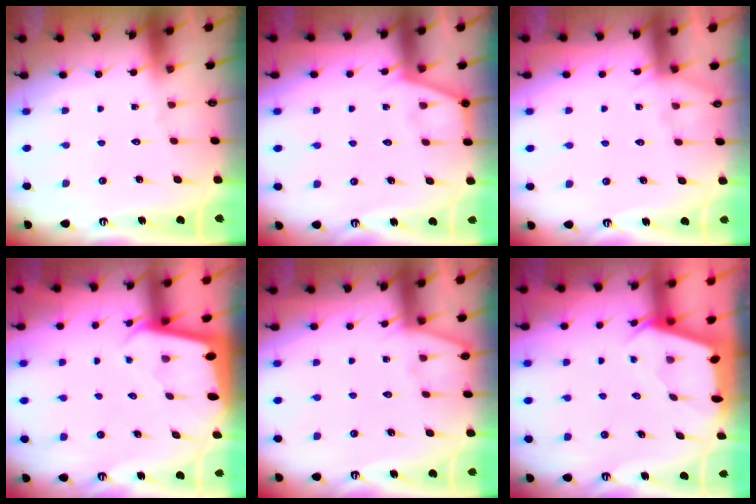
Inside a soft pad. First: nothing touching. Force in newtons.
{"total": 4.5, "press": 4.5, "slide": 0.5}
{"total": 3.4, "press": 3.4, "slide": 0.5}
{"total": 1.8, "press": 1.8, "slide": 0.1}
{"total": 3.9, "press": 3.8, "slide": 0.6}
{"total": 3.1, "press": 3.1, "slide": 0.2}